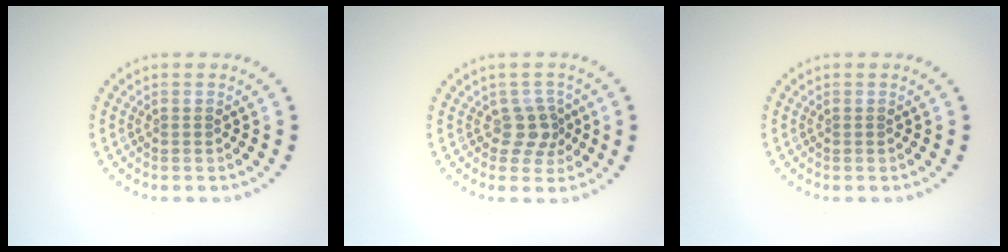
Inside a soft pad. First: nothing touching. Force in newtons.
{"total": 2.3, "press": 1.9, "slide": 1.4}
{"total": 0.0}